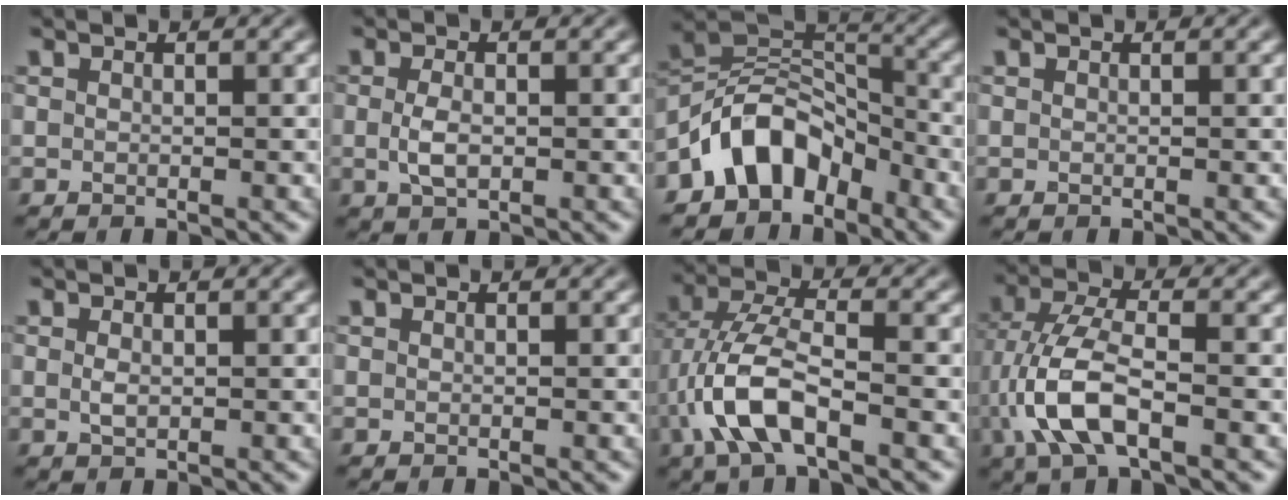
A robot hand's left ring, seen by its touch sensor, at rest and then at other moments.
{"total": 2.1, "force": [-0.2, 1.0, 1.9], "torque": [-0.045, -0.005, -0.003]}
{"total": 7.1, "force": [-4.4, 4.3, 3.5], "torque": [-0.037, 0.011, -0.091]}
{"total": 0.0}
{"total": 1.1, "force": [0.1, 0.6, 0.9], "torque": [-0.022, -0.003, 0.002]}
{"total": 0.0}
{"total": 6.7, "force": [-2.6, 2.5, 5.6], "torque": [-0.120, 0.007, -0.056]}
{"total": 7.1, "force": [-2.2, 2.9, 6.1], "torque": [-0.140, 0.007, -0.049]}